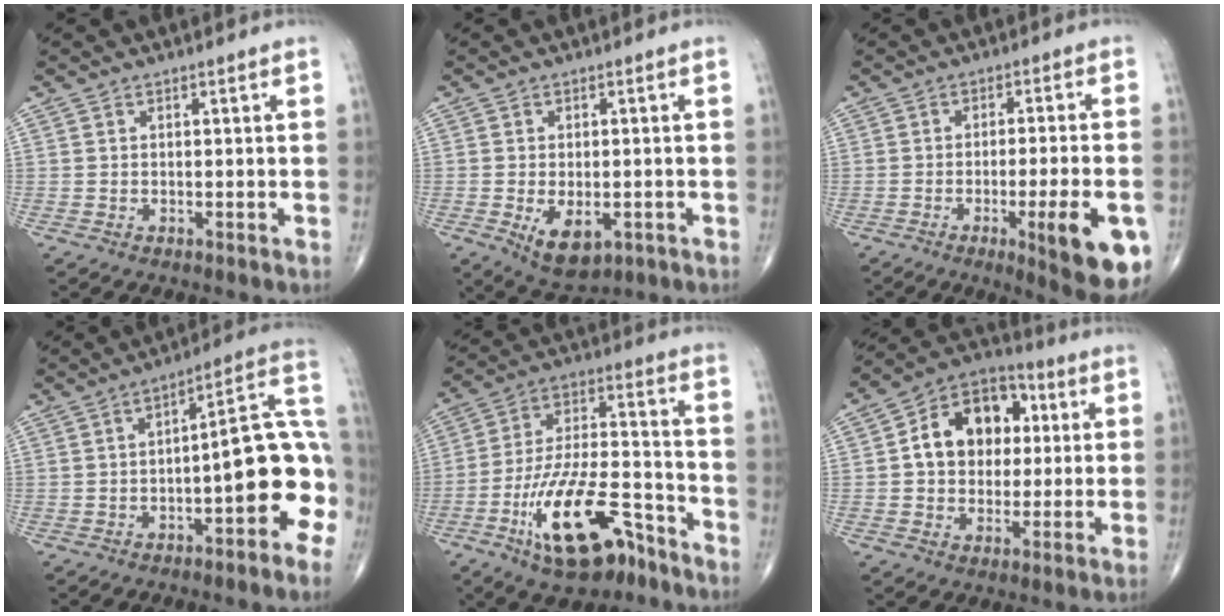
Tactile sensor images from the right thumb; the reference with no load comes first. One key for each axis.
{"total": 7.3, "fx": -2.3, "fy": 4.1, "fz": 5.7, "tx": -0.083, "ty": -0.004, "tz": -0.023}
{"total": 14.2, "fx": -5.3, "fy": 2.7, "fz": 12.9, "tx": -0.147, "ty": 0.003, "tz": -0.064}
{"total": 15.3, "fx": -4.2, "fy": 4.3, "fz": 14.1, "tx": -0.167, "ty": 0.050, "tz": -0.061}
{"total": 18.9, "fx": -10.4, "fy": 7.8, "fz": 13.7, "tx": -0.229, "ty": 0.071, "tz": -0.175}
{"total": 15.1, "fx": 2.4, "fy": 11.2, "fz": 9.8, "tx": -0.110, "ty": 0.017, "tz": 0.029}